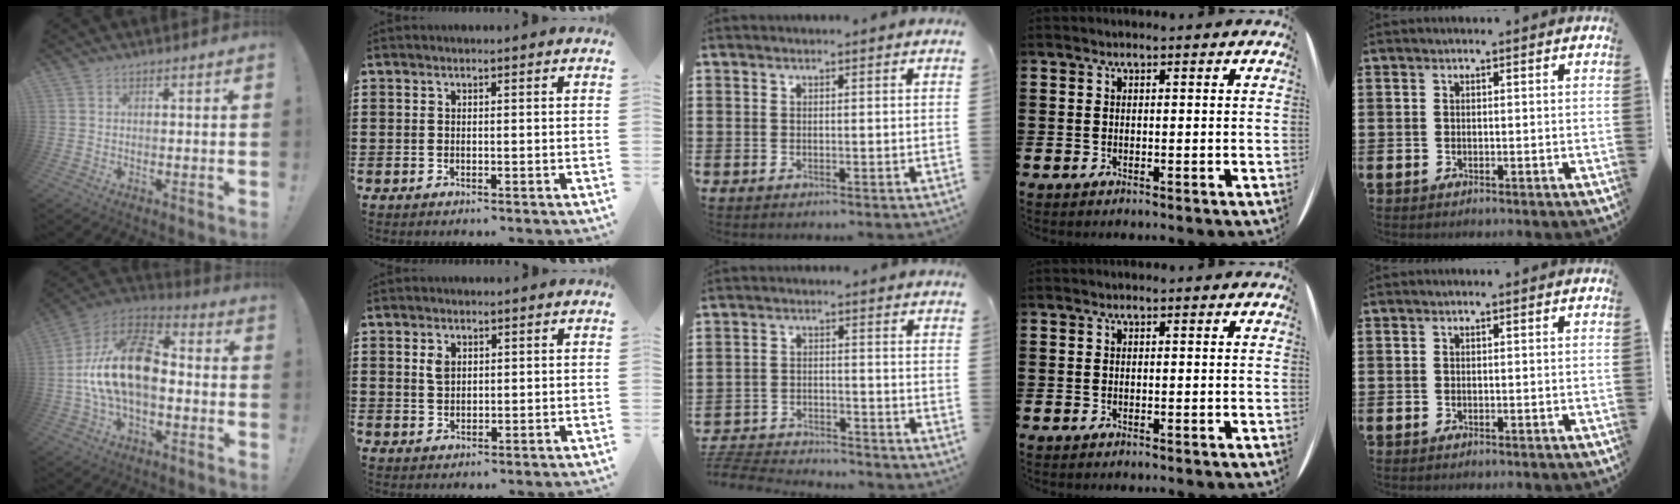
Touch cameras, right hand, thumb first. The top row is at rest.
{"thumb": {"total": 19.7, "force": [-0.8, 11.8, 15.8], "torque": [-0.290, 0.021, -0.008]}, "index": {"total": 2.2, "force": [0.9, 1.3, 1.4], "torque": [-0.033, 0.002, 0.017]}, "middle": {"total": 4.7, "force": [-4.7, 0.3, 0.6], "torque": [-0.027, -0.003, -0.100]}}